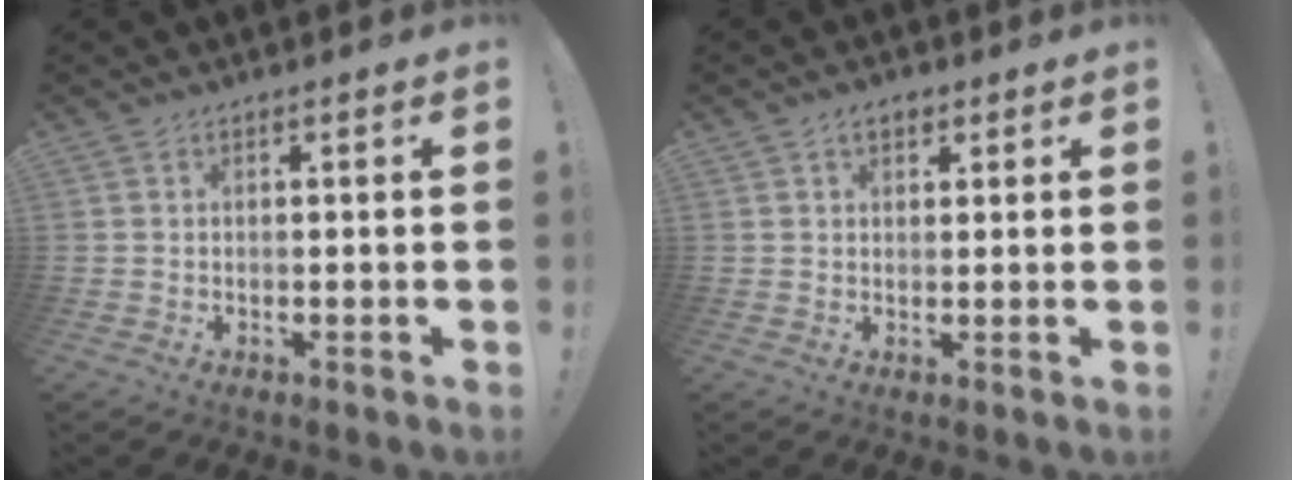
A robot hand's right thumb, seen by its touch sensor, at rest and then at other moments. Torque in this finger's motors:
{"motor_torque": [0.02, 0.04, 0.02, -0.02, 0.00]}